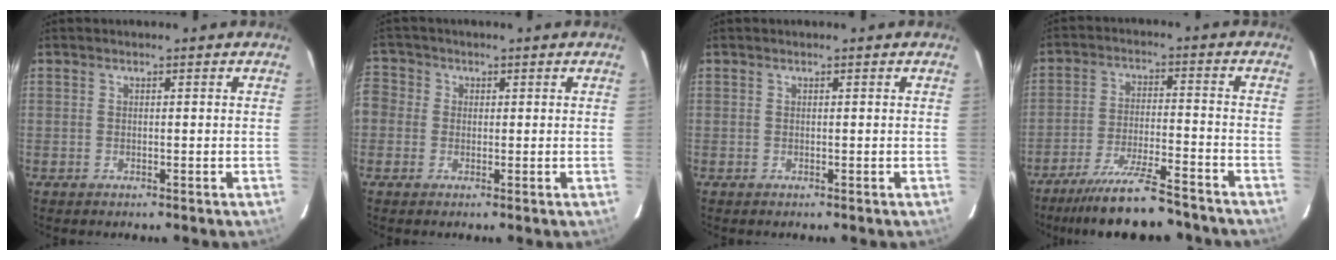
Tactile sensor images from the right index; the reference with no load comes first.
{"total": 5.3, "force": [-0.7, 5.0, 1.6], "torque": [-0.035, 0.013, -0.028]}
{"total": 0.0}
{"total": 15.2, "force": [-13.3, 2.3, 7.1], "torque": [-0.150, -0.018, -0.208]}